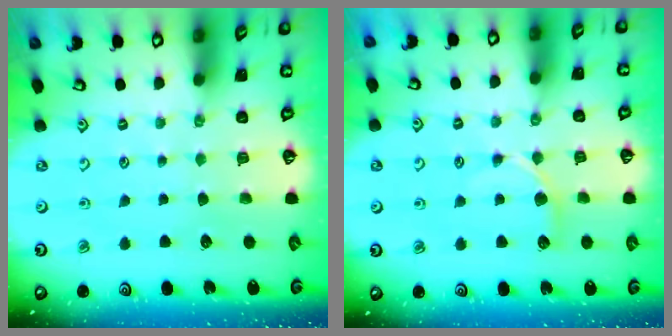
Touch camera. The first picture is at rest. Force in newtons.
{"total": 5.6, "press": 5.5, "slide": 0.8}